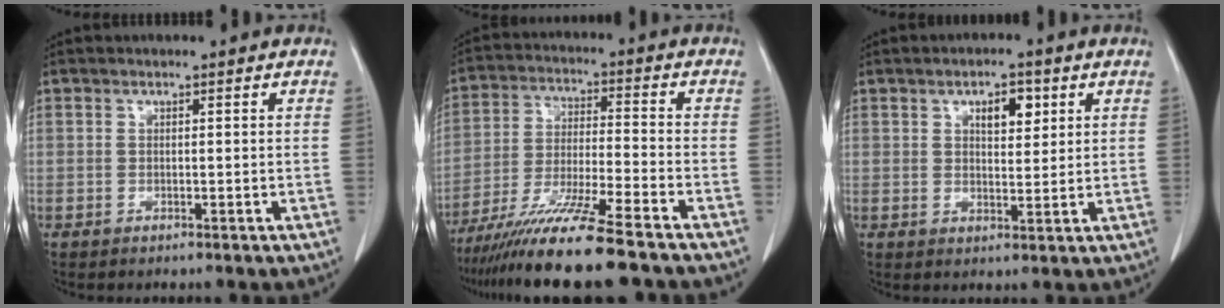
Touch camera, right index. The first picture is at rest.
{"total": 13.6, "force": [-11.0, -1.0, 8.0], "torque": [-0.139, -0.031, -0.188]}
{"total": 4.5, "force": [2.0, 2.0, 3.6], "torque": [-0.056, 0.001, 0.032]}